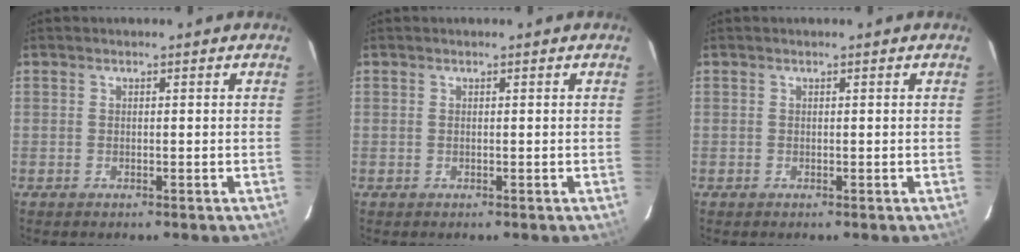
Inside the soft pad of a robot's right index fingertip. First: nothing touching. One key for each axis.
{"total": 0.0}
{"total": 0.0}